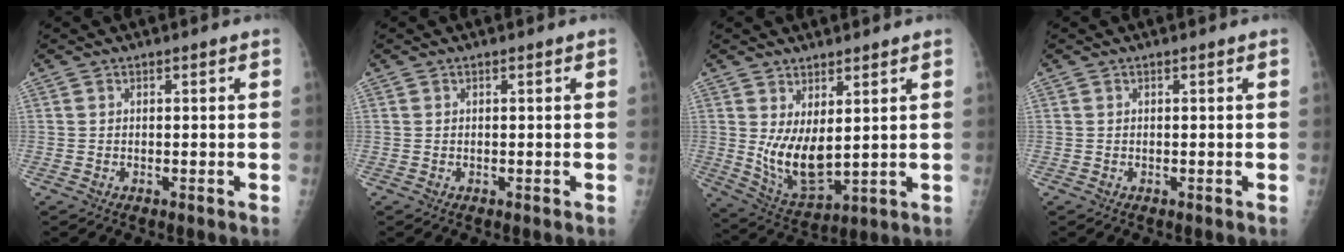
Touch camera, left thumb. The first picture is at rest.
{"total": 0.0}
{"total": 9.5, "force": [2.0, 4.3, 8.2], "torque": [-0.138, -0.036, 0.056]}
{"total": 0.0}